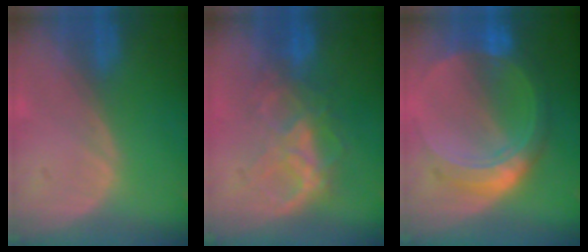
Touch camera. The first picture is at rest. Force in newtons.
{"total": 6.5, "press": 6.5, "slide": 0.7}
{"total": 8.7, "press": 8.7, "slide": 0.7}